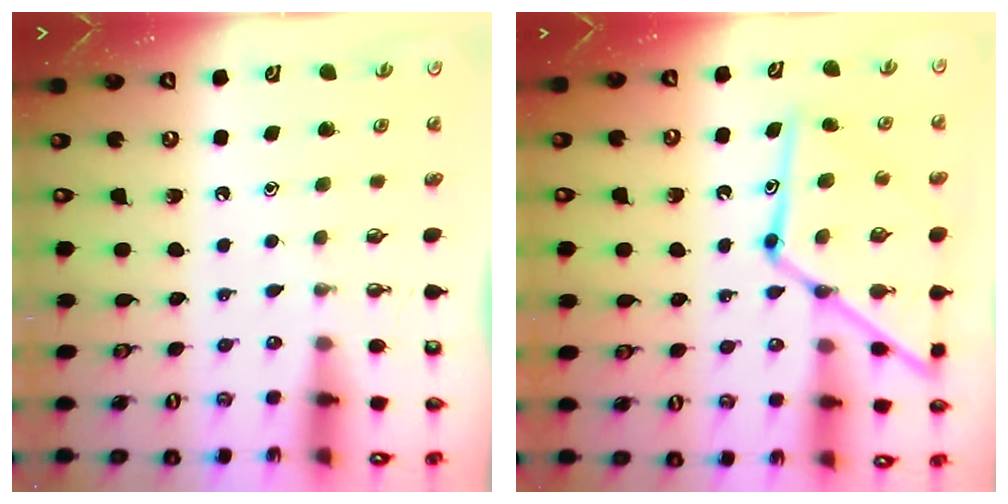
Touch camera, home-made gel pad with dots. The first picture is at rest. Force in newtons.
{"total": 18.0, "press": 17.9, "slide": 1.5}